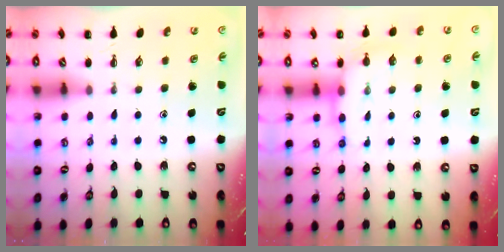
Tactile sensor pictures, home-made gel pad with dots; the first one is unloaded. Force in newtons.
{"total": 8.5, "press": 8.4, "slide": 0.7}